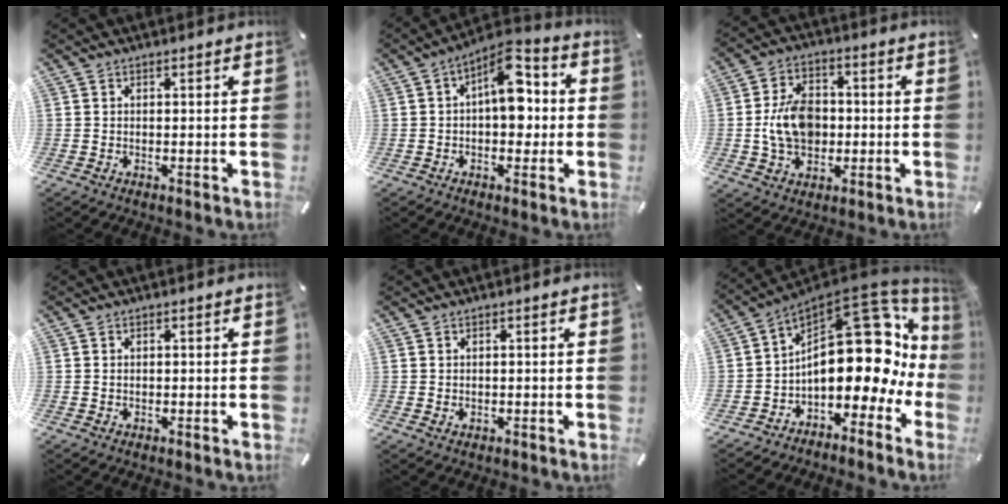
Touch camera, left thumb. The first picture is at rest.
{"total": 11.0, "force": [1.7, 6.1, 9.0], "torque": [-0.117, -0.012, 0.027]}
{"total": 10.8, "force": [-0.7, 8.2, 6.9], "torque": [-0.127, 0.008, -0.013]}
{"total": 0.6, "force": [0.0, 0.4, 0.4], "torque": [-0.009, 0.001, -0.001]}
{"total": 0.7, "force": [0.1, 0.6, 0.3], "torque": [-0.006, 0.004, 0.000]}
{"total": 24.9, "force": [3.8, 13.7, 20.5], "torque": [-0.314, -0.051, 0.070]}